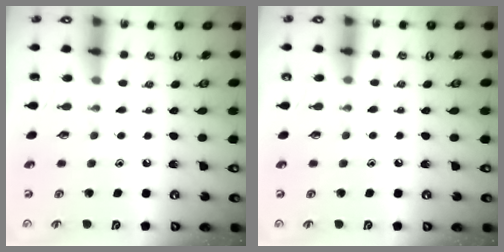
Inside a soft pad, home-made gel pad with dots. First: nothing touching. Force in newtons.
{"total": 3.9, "press": 3.9, "slide": 0.6}